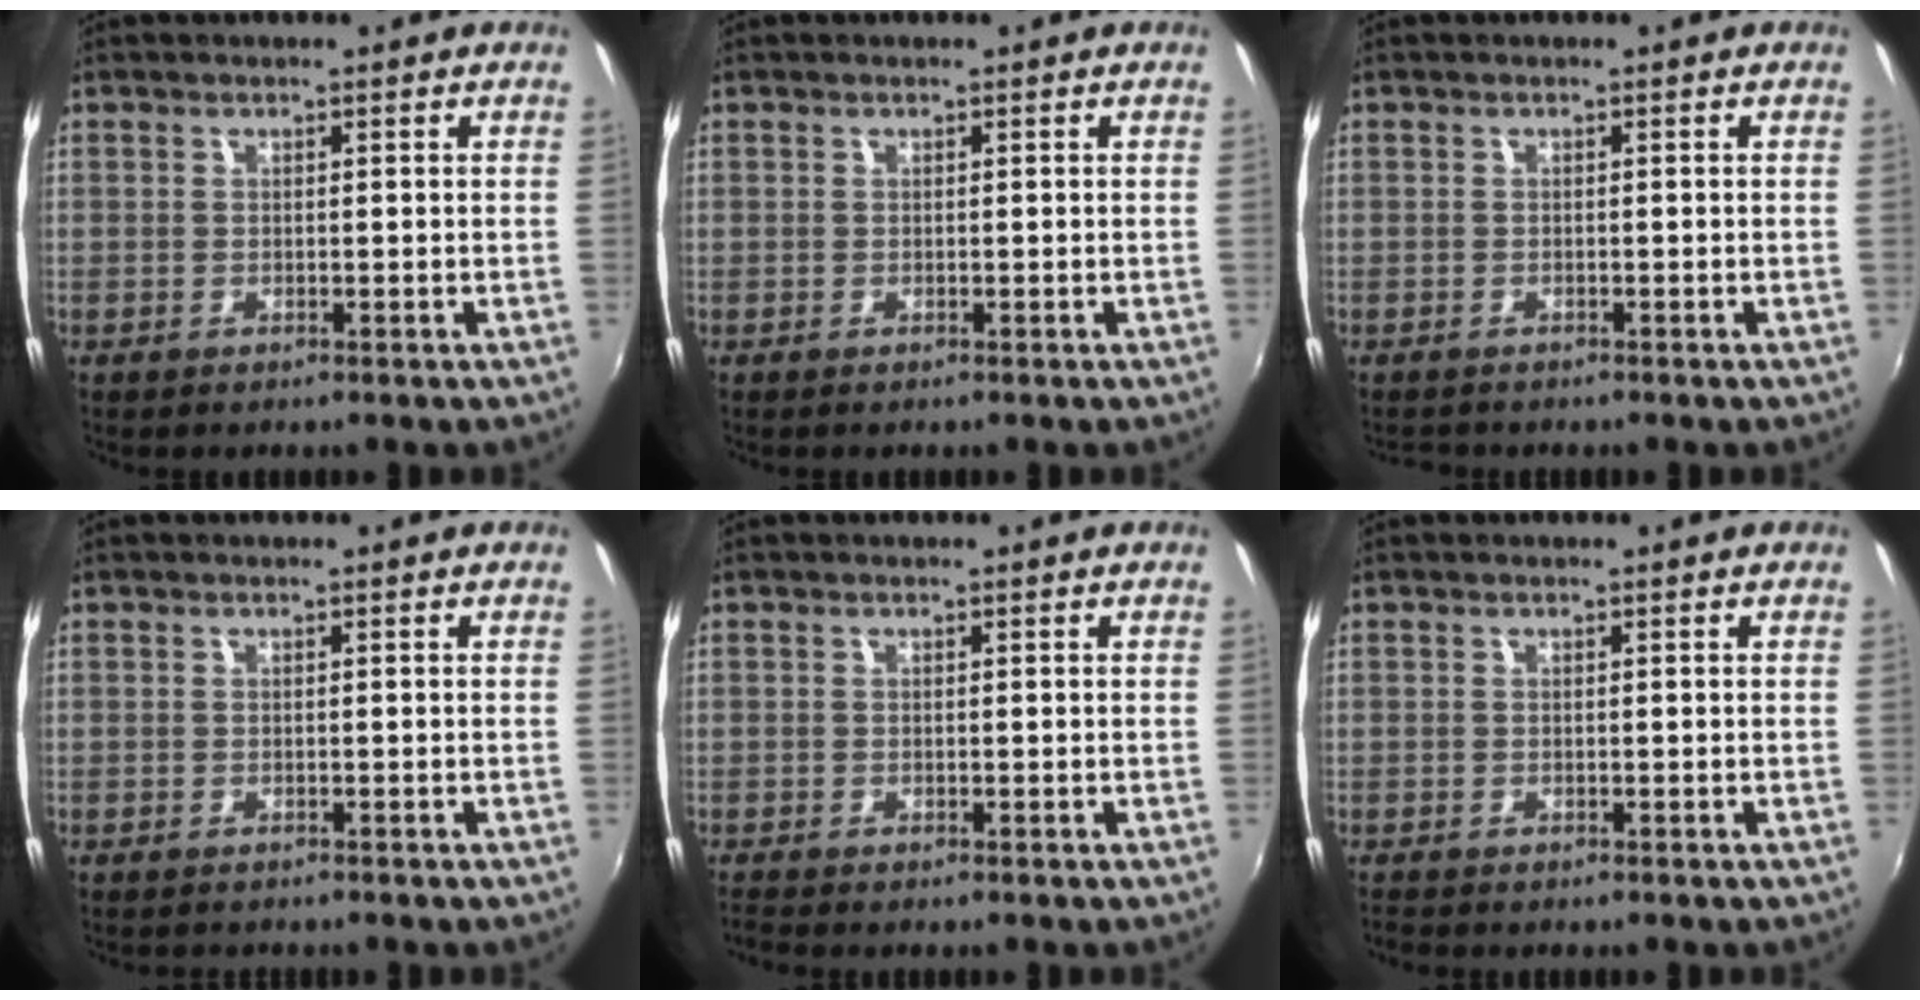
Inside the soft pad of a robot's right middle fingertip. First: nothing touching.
{"total": 0.0}
{"total": 1.4, "force": [-1.3, 0.3, 0.2], "torque": [-0.007, -0.004, -0.020]}
{"total": 1.1, "force": [-1.1, 0.2, 0.2], "torque": [-0.008, -0.003, -0.015]}
{"total": 1.0, "force": [-0.9, -0.1, 0.3], "torque": [-0.007, -0.006, -0.018]}
{"total": 1.1, "force": [-1.0, 0.2, 0.3], "torque": [-0.008, -0.007, -0.019]}